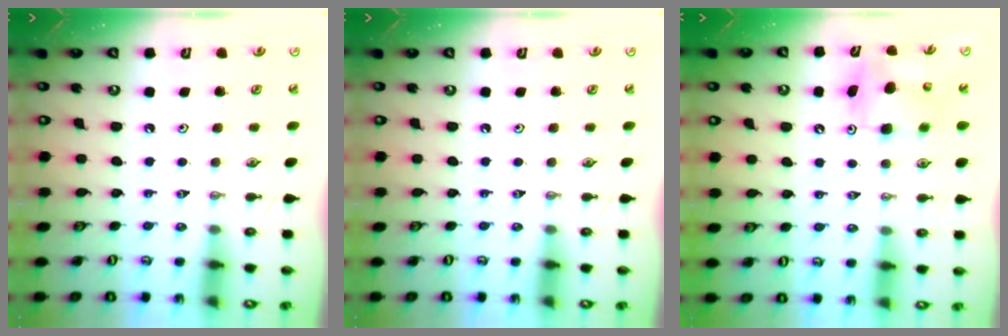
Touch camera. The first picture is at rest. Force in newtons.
{"total": 0.0}
{"total": 9.6, "press": 9.6, "slide": 0.4}